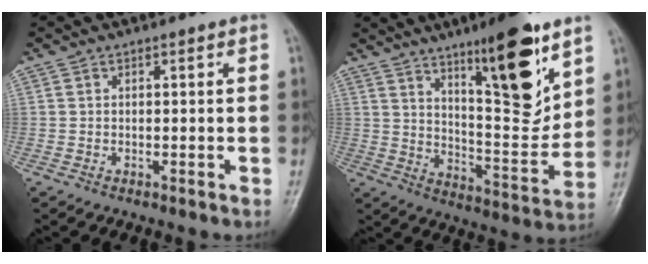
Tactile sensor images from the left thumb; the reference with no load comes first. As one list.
[{"total": 17.9, "force": [10.2, 4.7, 13.9], "torque": [-0.176, -0.070, 0.170]}]